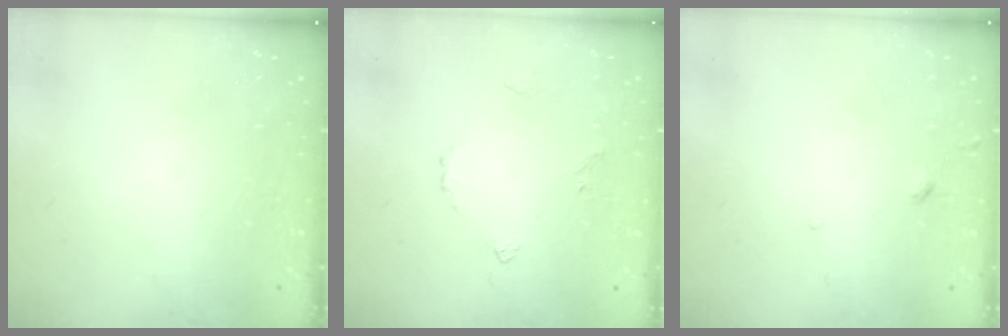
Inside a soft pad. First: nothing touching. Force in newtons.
{"total": 3.8, "press": 3.7, "slide": 0.7}
{"total": 1.5, "press": 1.5, "slide": 0.5}